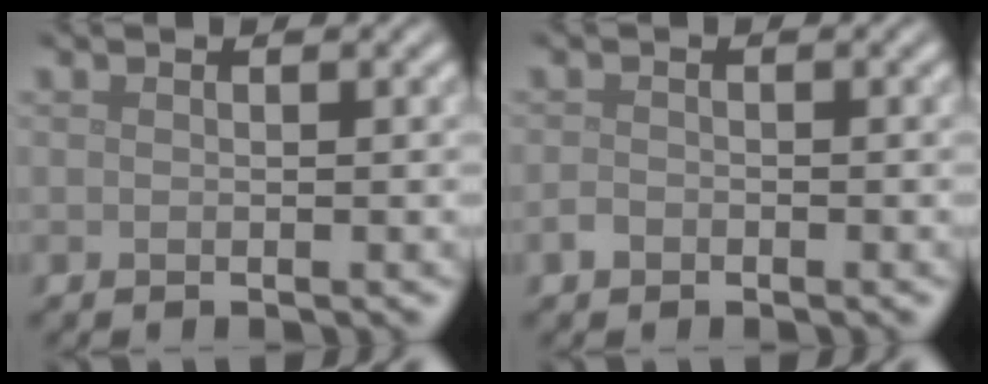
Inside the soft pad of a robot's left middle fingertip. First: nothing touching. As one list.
[{"total": 1.0, "force": [-0.6, 0.7, 0.3], "torque": [-0.005, -0.001, -0.014]}]